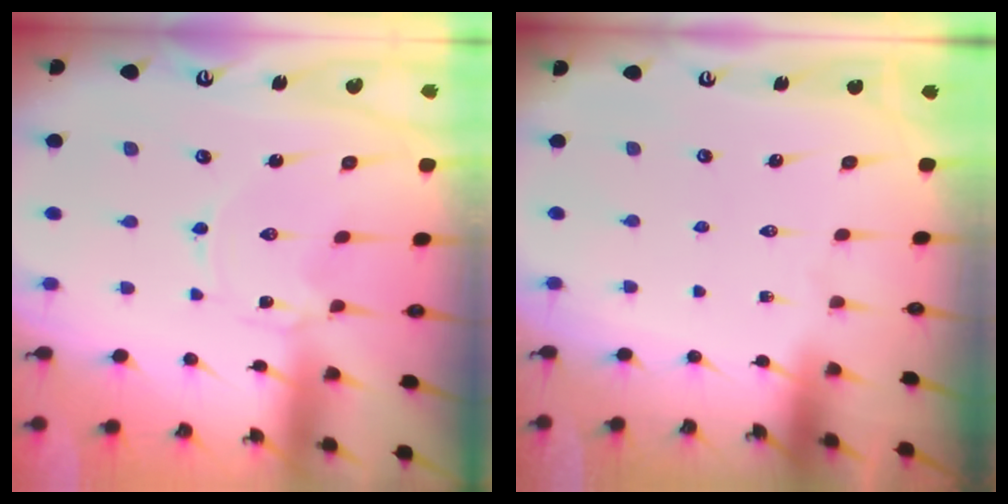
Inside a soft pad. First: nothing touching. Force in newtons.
{"total": 0.0}